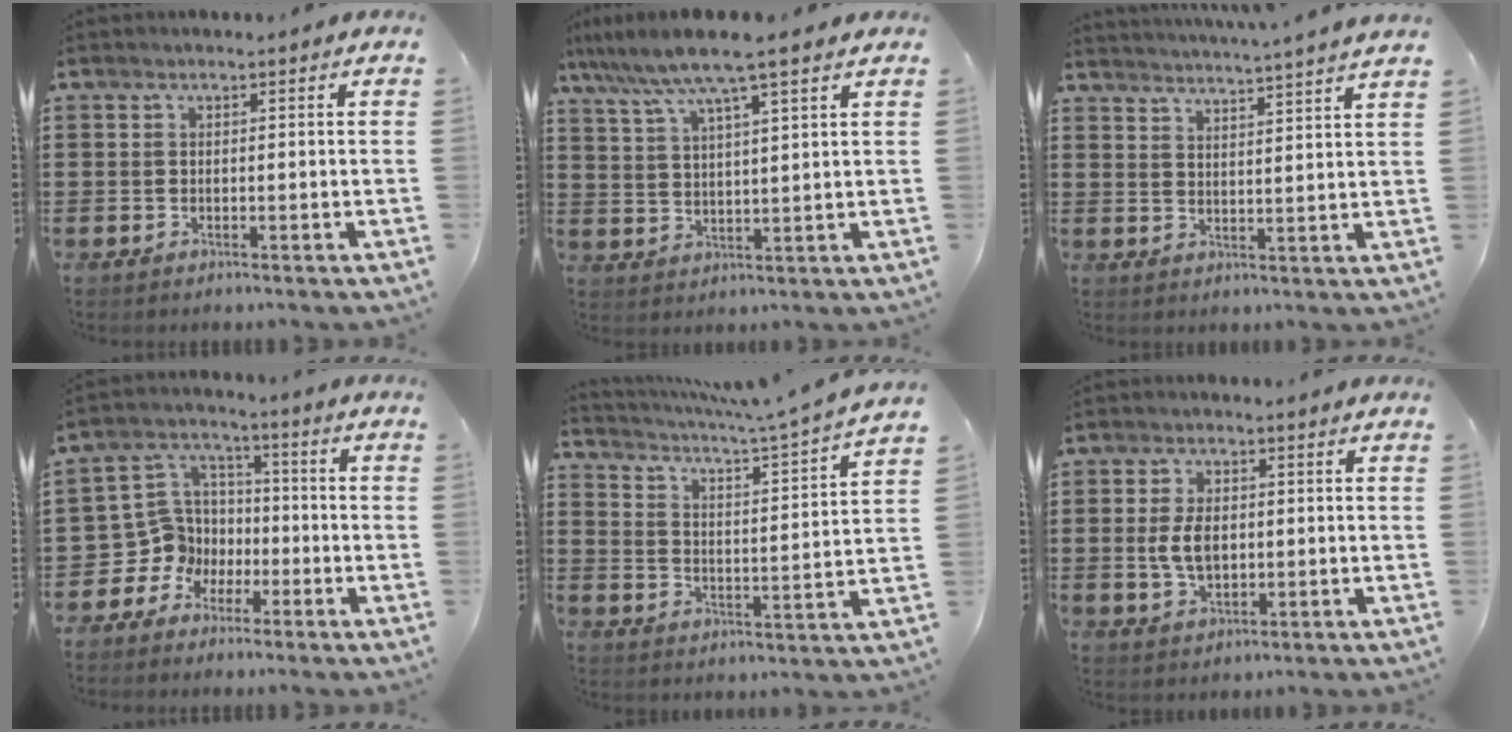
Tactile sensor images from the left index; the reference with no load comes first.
{"total": 7.5, "force": [5.9, 0.1, 4.7], "torque": [-0.109, -0.019, 0.102]}
{"total": 3.8, "force": [3.6, -1.1, 0.4], "torque": [-0.022, -0.026, 0.059]}
{"total": 7.7, "force": [-2.5, 7.2, 1.4], "torque": [-0.082, 0.003, -0.053]}
{"total": 5.1, "force": [4.3, -0.9, 2.4], "torque": [-0.068, -0.041, 0.063]}
{"total": 5.3, "force": [0.2, 3.1, 4.3], "torque": [-0.091, 0.001, -0.003]}